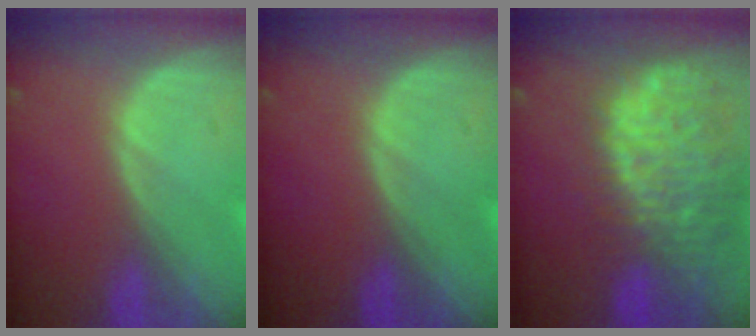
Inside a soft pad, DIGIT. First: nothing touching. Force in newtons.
{"total": 0.0}
{"total": 14.0, "press": 11.5, "slide": 8.0}